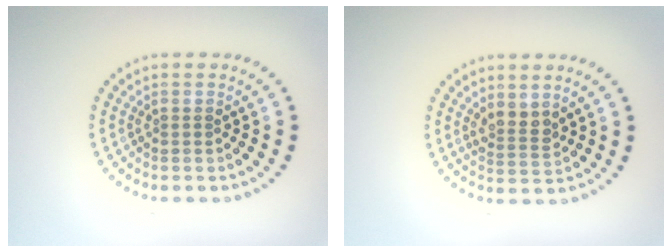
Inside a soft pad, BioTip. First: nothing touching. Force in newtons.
{"total": 2.0, "press": 1.7, "slide": 1.1}